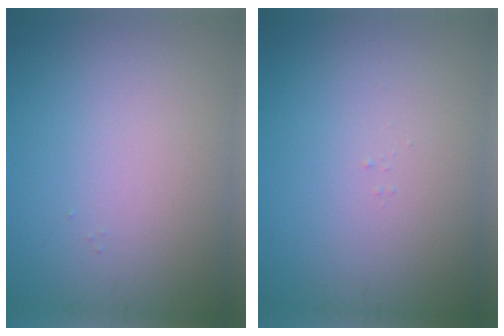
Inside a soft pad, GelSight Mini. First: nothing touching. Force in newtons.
{"total": 0.0}